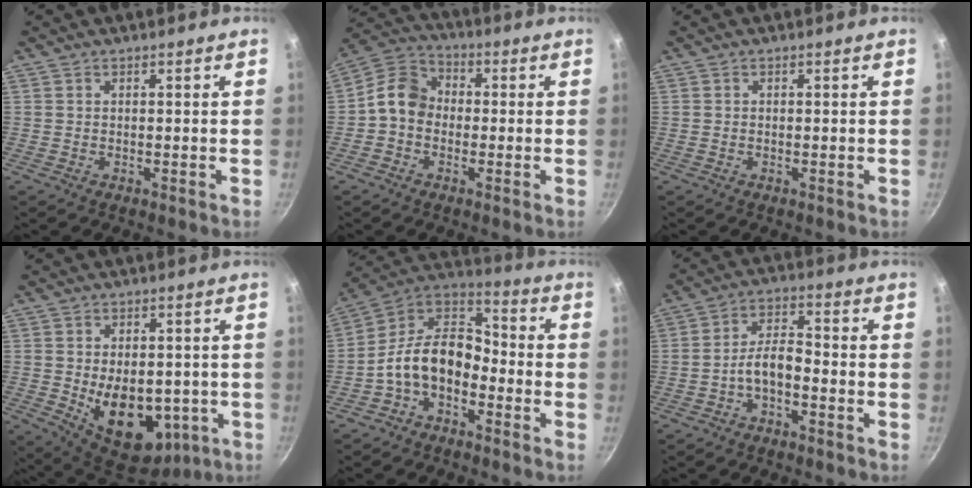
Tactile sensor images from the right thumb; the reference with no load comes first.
{"total": 8.4, "force": [-1.0, 6.9, 4.7], "torque": [-0.058, 0.028, -0.044]}
{"total": 0.0}
{"total": 15.9, "force": [-2.9, 10.0, 12.0], "torque": [-0.140, -0.014, -0.019]}
{"total": 13.6, "force": [-4.9, 8.8, 9.2], "torque": [-0.142, 0.071, -0.117]}
{"total": 5.7, "force": [-2.8, 2.6, 4.2], "torque": [-0.072, 0.041, -0.052]}